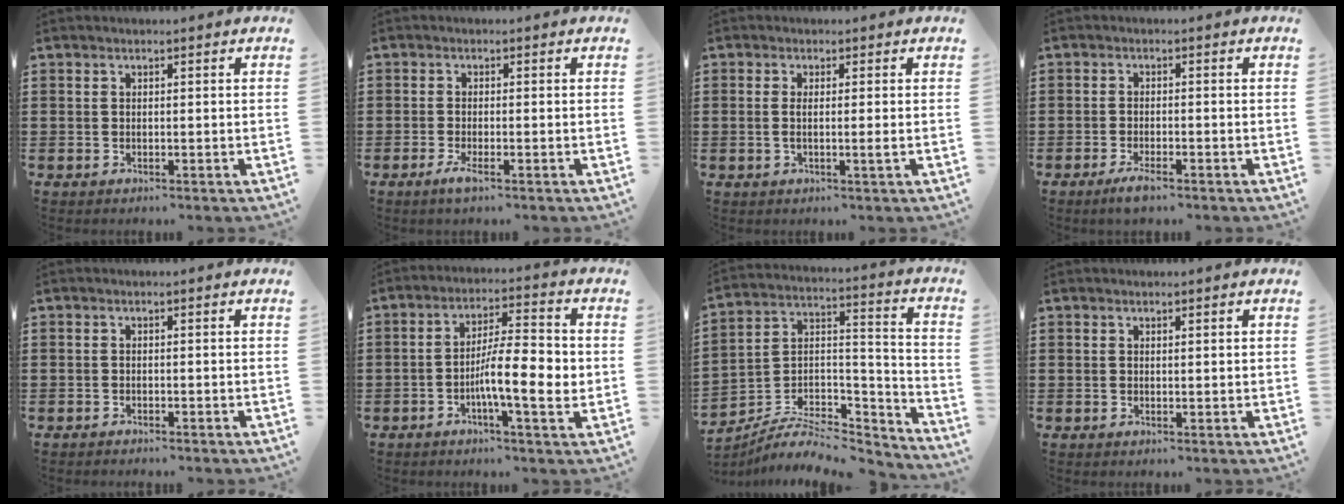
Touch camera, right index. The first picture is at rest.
{"total": 2.1, "force": [-1.1, 0.2, 1.8], "torque": [-0.045, -0.010, -0.024]}
{"total": 2.1, "force": [-0.2, -0.2, 2.1], "torque": [-0.039, -0.008, -0.005]}
{"total": 2.6, "force": [-1.9, 0.3, 1.8], "torque": [-0.036, -0.002, -0.035]}
{"total": 0.6, "force": [-0.6, 0.0, 0.1], "torque": [-0.004, -0.003, -0.013]}
{"total": 9.8, "force": [-1.8, 2.2, 9.3], "torque": [-0.148, 0.003, -0.030]}
{"total": 7.0, "force": [-5.5, 3.0, 3.1], "torque": [-0.059, 0.004, -0.107]}
{"total": 0.5, "force": [0.3, 0.1, 0.4], "torque": [-0.009, 0.000, 0.007]}